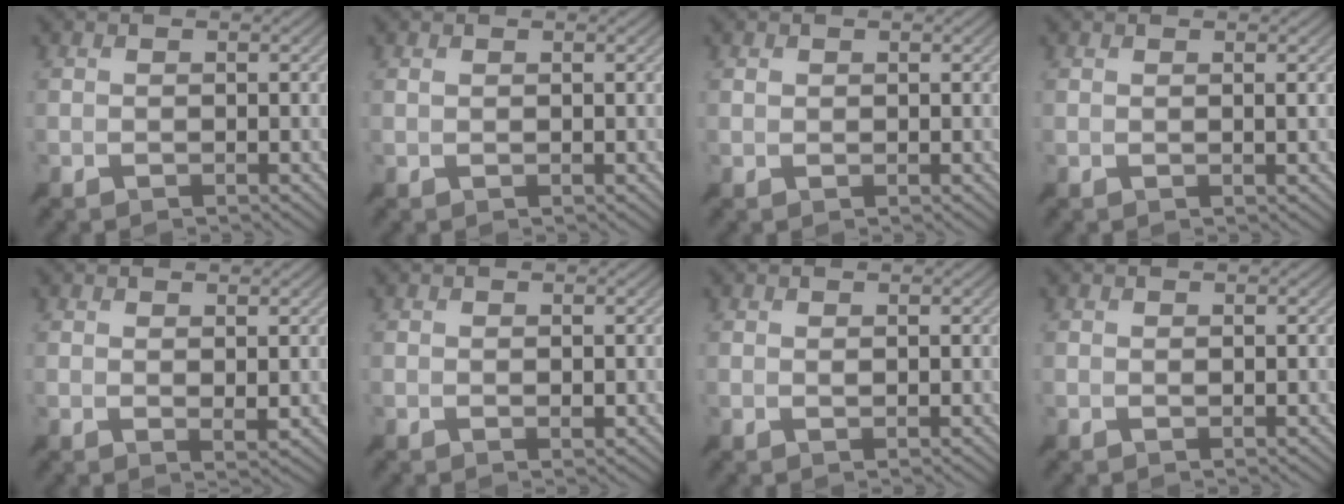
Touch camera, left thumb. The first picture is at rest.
{"total": 1.0, "force": [0.9, -0.2, 0.3], "torque": [-0.001, 0.004, 0.017]}
{"total": 1.1, "force": [1.1, 0.1, 0.3], "torque": [-0.010, 0.007, 0.020]}
{"total": 1.3, "force": [1.1, -0.4, 0.5], "torque": [0.001, 0.006, 0.021]}
{"total": 4.2, "force": [4.1, -0.6, 0.8], "torque": [-0.023, 0.025, 0.063]}
{"total": 1.7, "force": [1.6, -0.2, 0.3], "torque": [-0.006, 0.011, 0.025]}
{"total": 2.5, "force": [2.4, -0.3, 0.6], "torque": [-0.003, 0.009, 0.039]}
{"total": 1.7, "force": [1.7, -0.3, 0.4], "torque": [-0.003, 0.008, 0.027]}